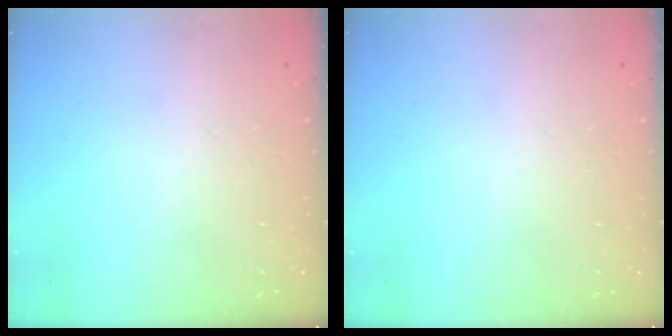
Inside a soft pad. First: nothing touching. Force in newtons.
{"total": 0.0}